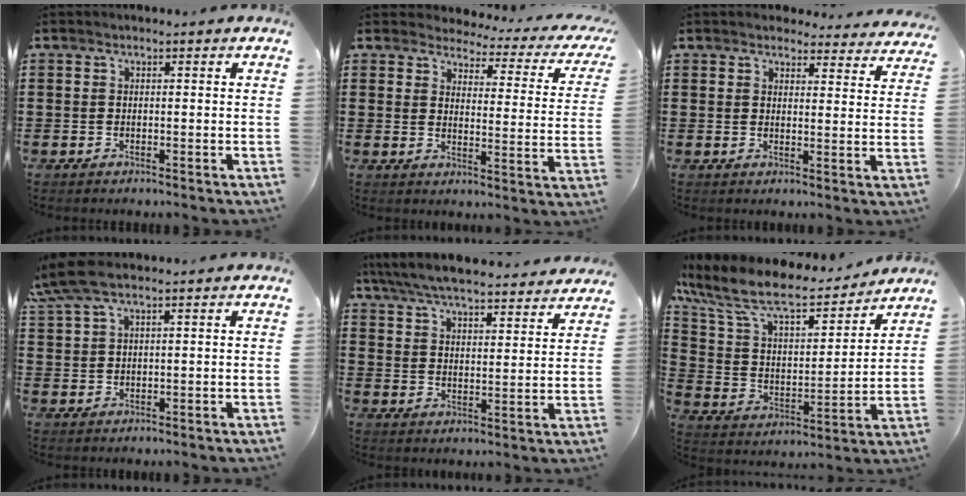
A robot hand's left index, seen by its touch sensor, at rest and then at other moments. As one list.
[{"total": 2.8, "force": [2.6, 0.5, 0.6], "torque": [-0.026, -0.026, 0.037]}, {"total": 3.6, "force": [3.5, 0.7, 0.4], "torque": [-0.013, -0.017, 0.062]}, {"total": 4.9, "force": [3.4, 0.7, 3.5], "torque": [-0.085, 0.000, 0.060]}, {"total": 6.7, "force": [6.4, 0.3, 2.0], "torque": [-0.066, -0.035, 0.112]}, {"total": 10.9, "force": [8.7, 3.3, 5.7], "torque": [-0.148, -0.048, 0.150]}]